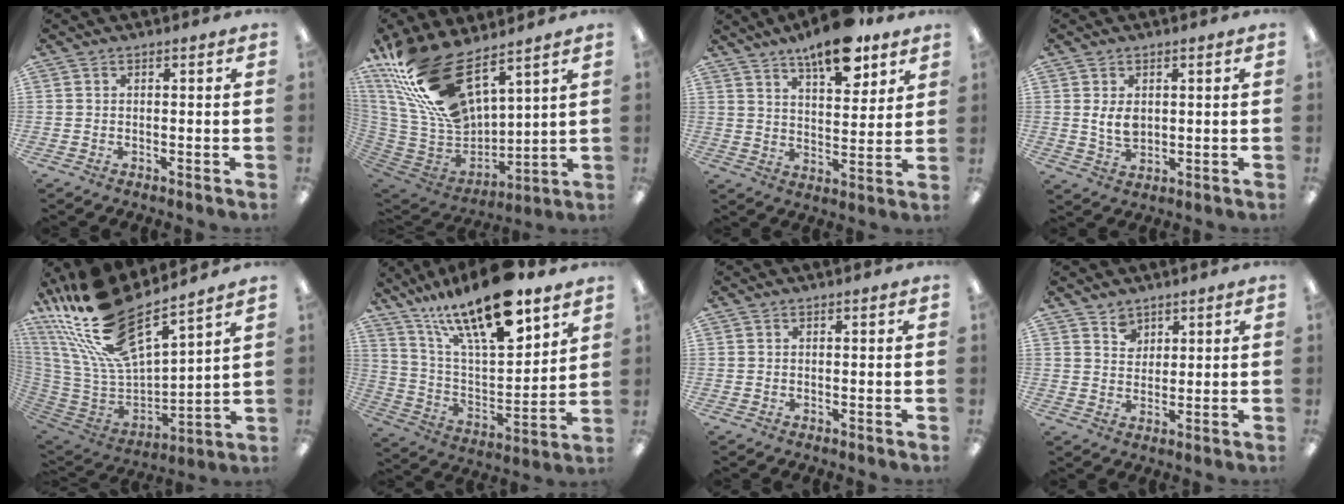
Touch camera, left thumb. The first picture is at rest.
{"total": 24.4, "force": [16.2, 10.8, 14.8], "torque": [-0.308, -0.089, 0.296]}
{"total": 12.9, "force": [9.4, 4.6, 7.5], "torque": [-0.104, -0.051, 0.160]}
{"total": 4.6, "force": [1.2, 2.8, 3.5], "torque": [-0.071, -0.003, 0.018]}
{"total": 22.5, "force": [18.1, 6.2, 11.9], "torque": [-0.253, -0.128, 0.314]}
{"total": 22.9, "force": [15.8, 7.6, 14.6], "torque": [-0.249, -0.094, 0.270]}
{"total": 0.0}
{"total": 3.9, "force": [2.9, 2.6, 0.6], "torque": [0.005, -0.015, 0.051]}